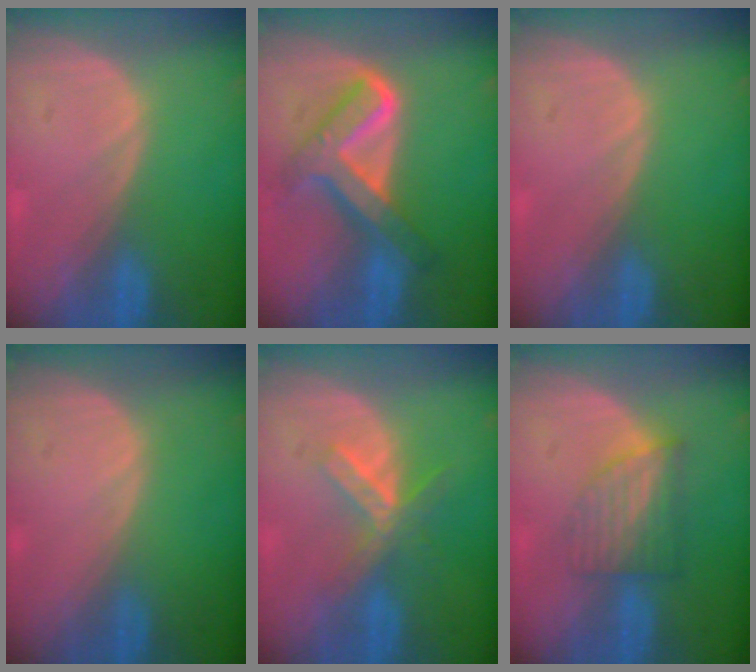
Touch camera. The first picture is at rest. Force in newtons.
{"total": 8.4, "press": 8.4, "slide": 0.7}
{"total": 0.0}
{"total": 0.0}
{"total": 5.1, "press": 5.1, "slide": 0.3}
{"total": 6.2, "press": 5.5, "slide": 2.9}